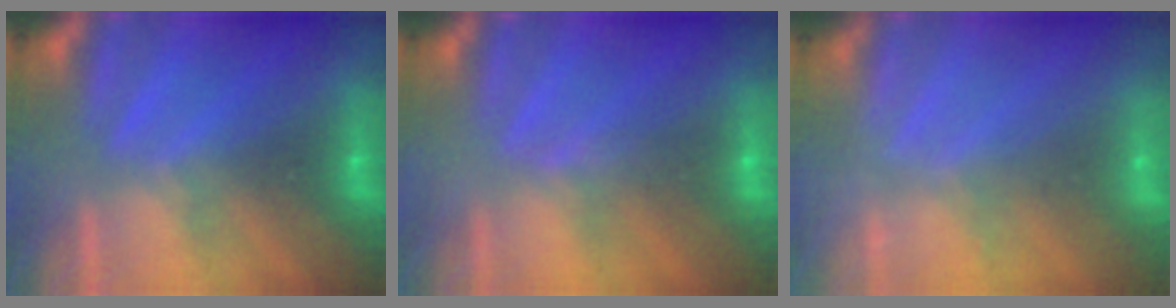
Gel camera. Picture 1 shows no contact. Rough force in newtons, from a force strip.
{"total": 3.4}
{"total": 2.4}